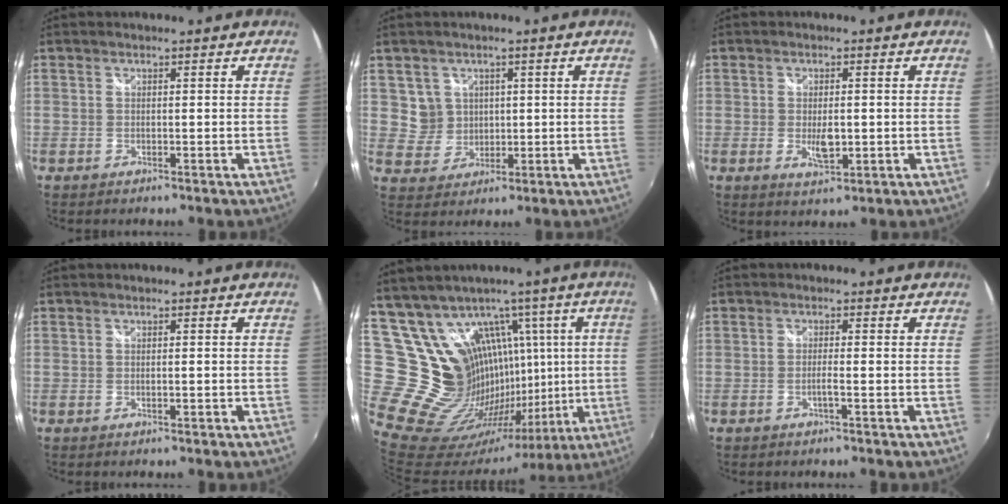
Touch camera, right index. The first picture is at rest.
{"total": 5.1, "force": [1.5, 4.8, 0.7], "torque": [-0.010, 0.009, 0.038]}
{"total": 4.4, "force": [-0.6, 2.1, 3.8], "torque": [-0.065, -0.009, -0.007]}
{"total": 1.1, "force": [-0.3, 0.3, 1.0], "torque": [-0.016, 0.000, -0.006]}
{"total": 22.2, "force": [9.3, 16.8, 11.0], "torque": [-0.222, 0.018, 0.188]}
{"total": 1.7, "force": [-0.7, -0.2, 1.6], "torque": [-0.028, -0.001, -0.015]}